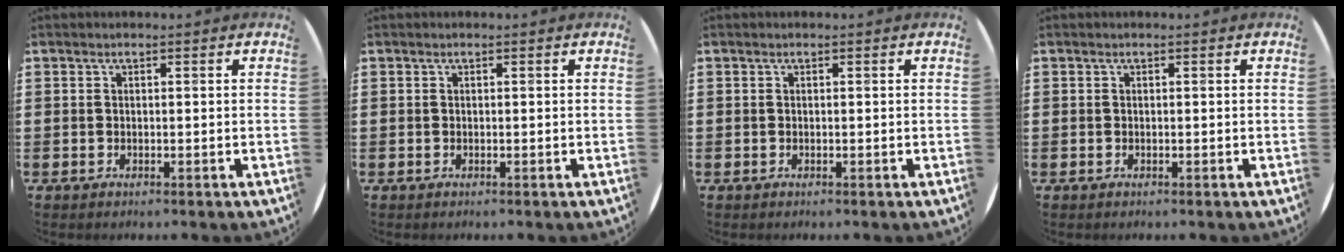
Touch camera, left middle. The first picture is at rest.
{"total": 0.0}
{"total": 0.0}
{"total": 0.0}